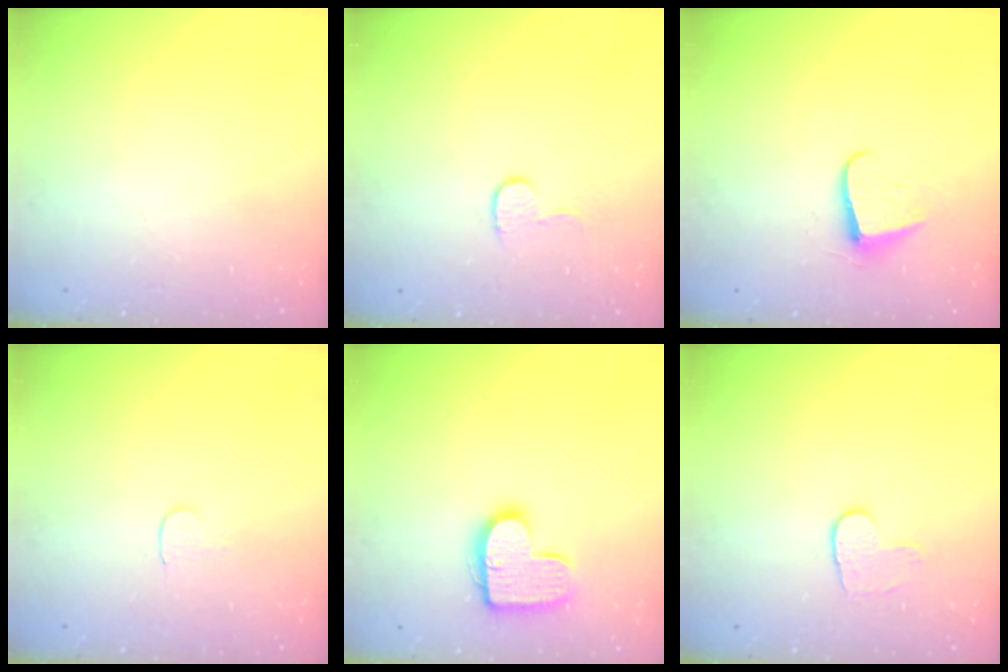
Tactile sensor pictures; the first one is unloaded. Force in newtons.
{"total": 6.2, "press": 6.1, "slide": 0.6}
{"total": 7.2, "press": 7.2, "slide": 0.5}
{"total": 3.3, "press": 3.3, "slide": 0.4}
{"total": 13.8, "press": 13.8, "slide": 0.7}
{"total": 5.8, "press": 5.7, "slide": 0.5}